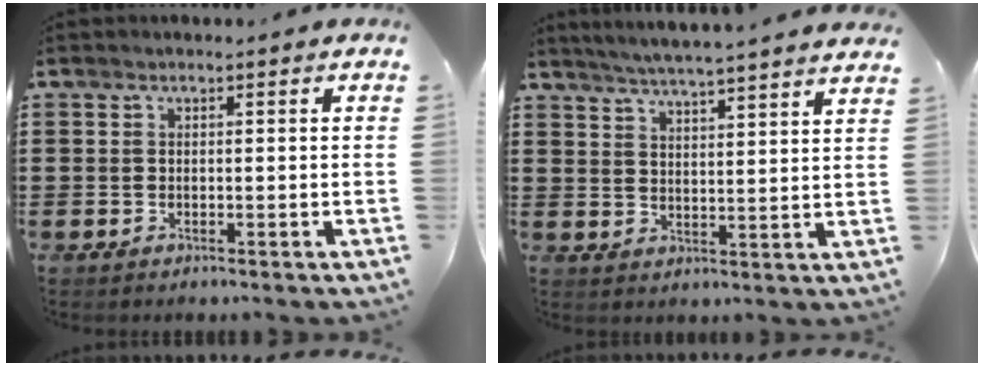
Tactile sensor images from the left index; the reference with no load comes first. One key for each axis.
{"total": 4.7, "fx": 4.5, "fy": -1.0, "fz": 1.0, "tx": -0.036, "ty": -0.028, "tz": 0.076}